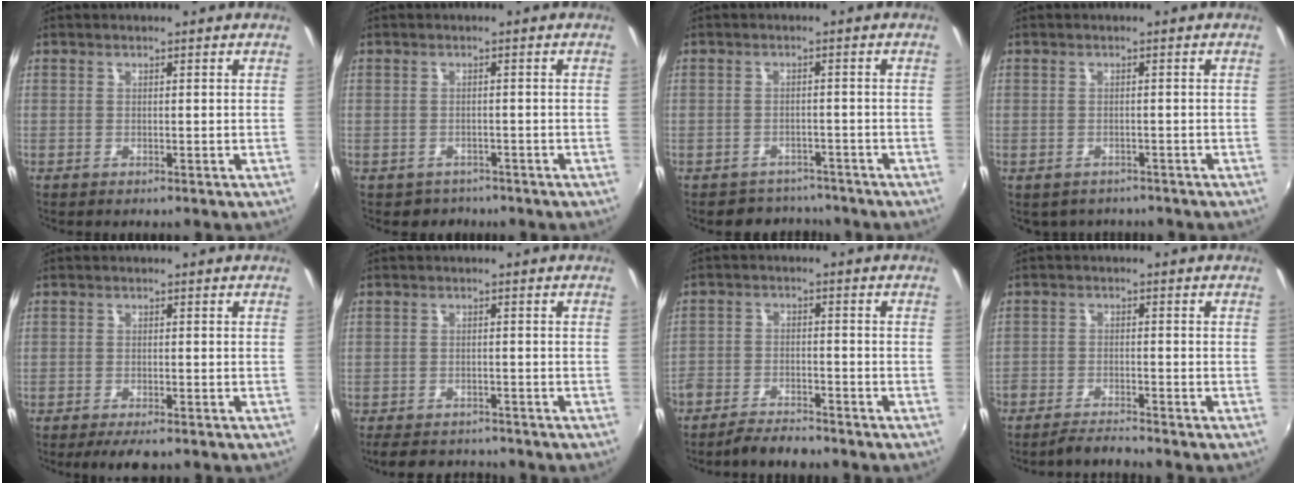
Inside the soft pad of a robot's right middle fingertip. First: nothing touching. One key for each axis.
{"total": 3.0, "fx": -2.2, "fy": 2.0, "fz": 0.1, "tx": -0.012, "ty": -0.006, "tz": -0.031}
{"total": 6.3, "fx": -5.6, "fy": 2.7, "fz": 0.5, "tx": -0.020, "ty": 0.004, "tz": -0.080}
{"total": 3.0, "fx": -2.4, "fy": 1.8, "fz": 0.6, "tx": -0.019, "ty": -0.013, "tz": -0.031}
{"total": 4.2, "fx": -3.3, "fy": 0.9, "fz": 2.4, "tx": -0.055, "ty": -0.016, "tz": -0.057}
{"total": 7.6, "fx": -6.7, "fy": 2.6, "fz": 2.2, "tx": -0.061, "ty": -0.010, "tz": -0.102}
{"total": 7.0, "fx": -6.0, "fy": 2.2, "fz": 2.7, "tx": -0.076, "ty": -0.010, "tz": -0.107}
{"total": 4.6, "fx": -4.5, "fy": 0.2, "fz": 1.3, "tx": -0.044, "ty": -0.013, "tz": -0.085}